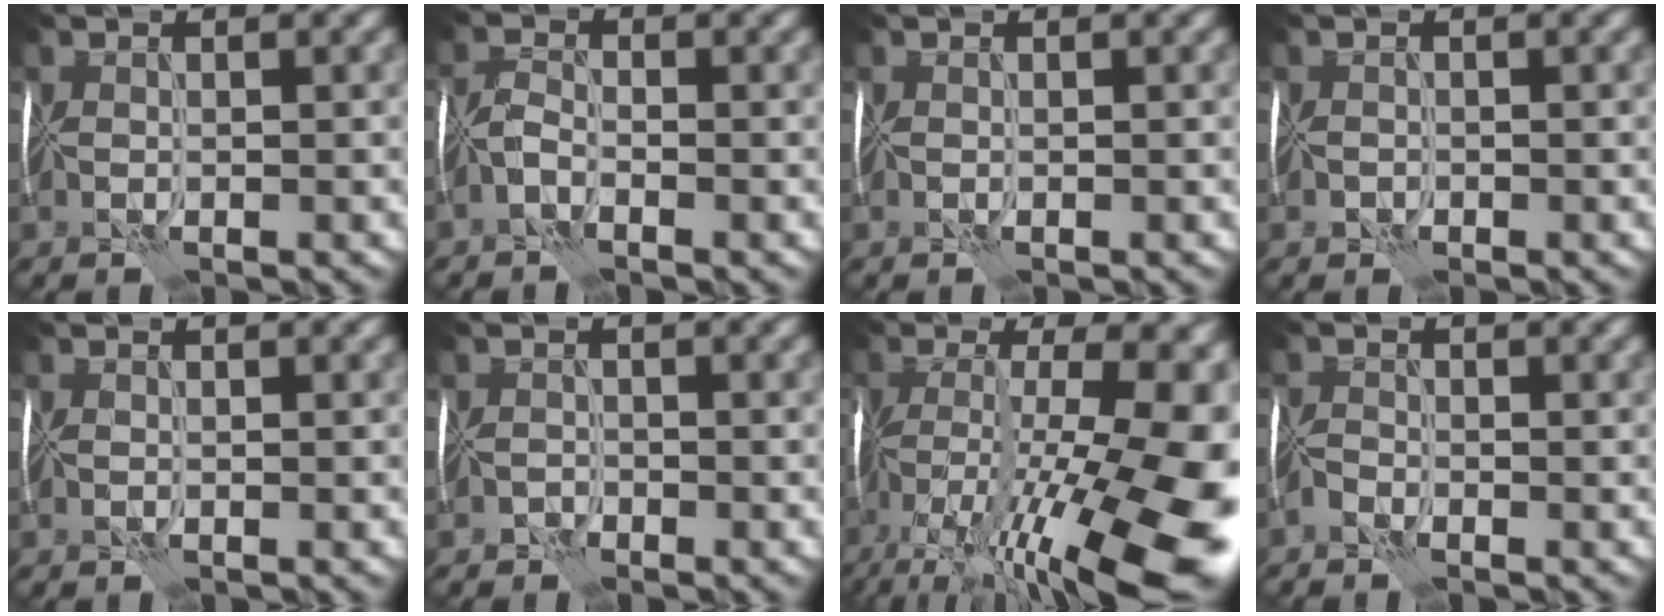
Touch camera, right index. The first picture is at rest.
{"total": 1.6, "force": [-1.2, 0.5, 1.0], "torque": [-0.023, 0.007, -0.029]}
{"total": 0.0}
{"total": 1.0, "force": [-0.7, 0.6, 0.5], "torque": [-0.009, 0.000, -0.012]}
{"total": 0.0}
{"total": 1.0, "force": [-1.0, 0.3, 0.3], "torque": [-0.002, 0.005, -0.020]}
{"total": 19.7, "force": [-7.3, 6.4, 17.1], "torque": [-0.263, 0.002, -0.108]}
{"total": 1.0, "force": [-1.0, 0.2, 0.2], "torque": [-0.005, 0.004, -0.026]}